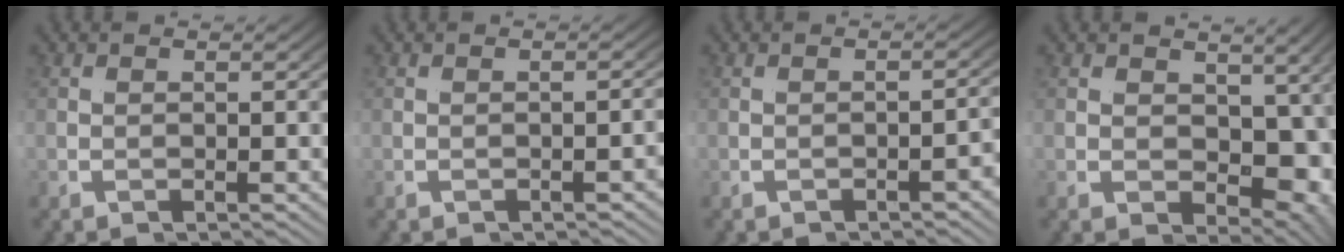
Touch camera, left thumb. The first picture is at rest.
{"total": 0.8, "force": [-0.1, -0.7, -0.2], "torque": [-0.003, 0.004, -0.004]}
{"total": 1.1, "force": [-0.5, -1.0, 0.3], "torque": [-0.014, 0.008, -0.008]}
{"total": 7.9, "force": [0.7, 5.1, 5.9], "torque": [-0.083, -0.009, 0.020]}